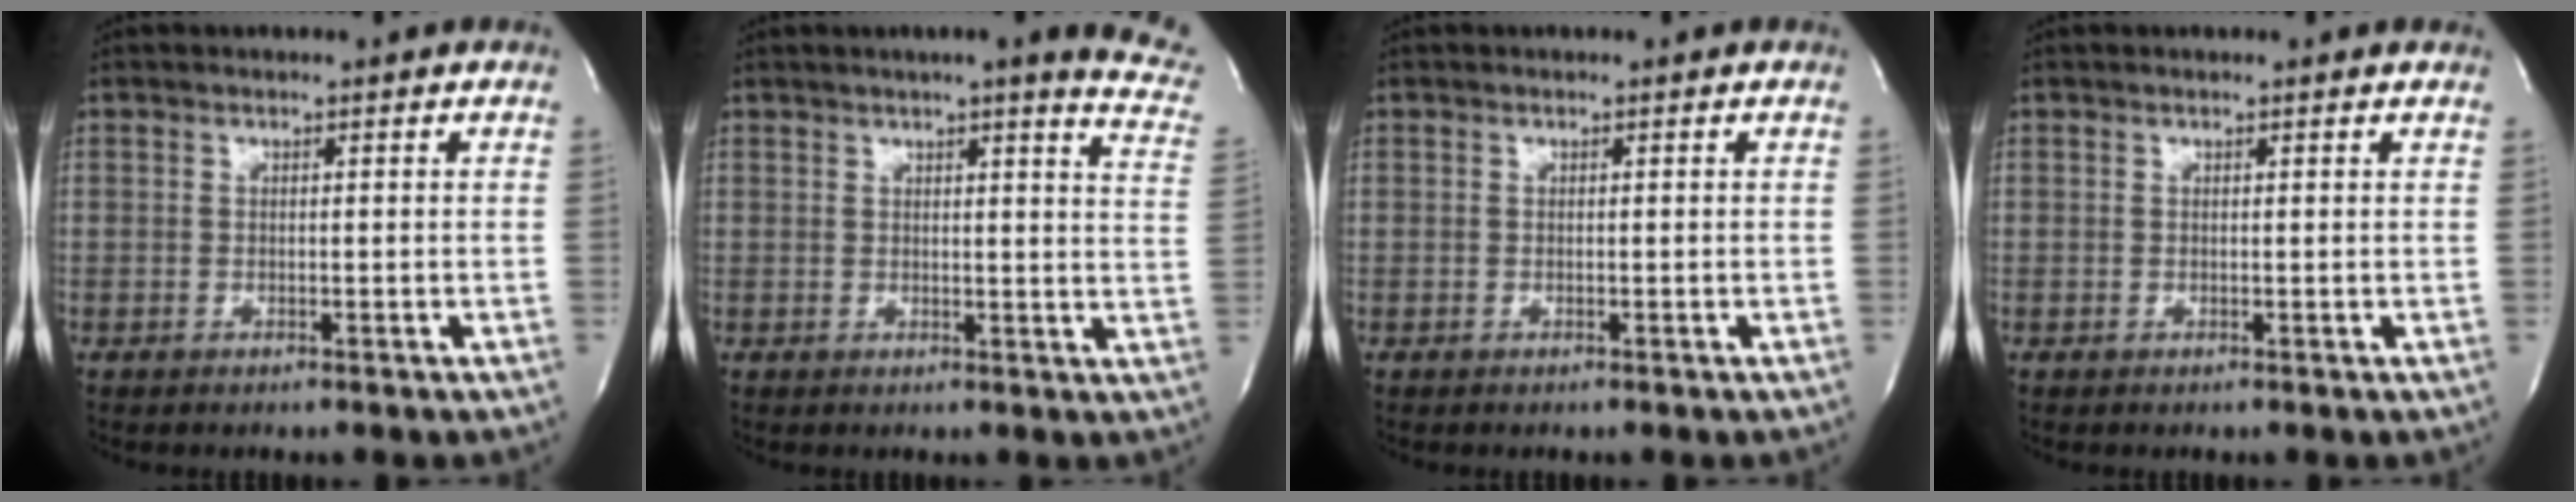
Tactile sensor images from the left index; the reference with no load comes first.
{"total": 13.4, "force": [10.9, 0.8, 7.7], "torque": [-0.087, -0.032, 0.105]}
{"total": 0.0}
{"total": 1.5, "force": [1.4, 0.4, 0.5], "torque": [-0.015, 0.012, 0.011]}